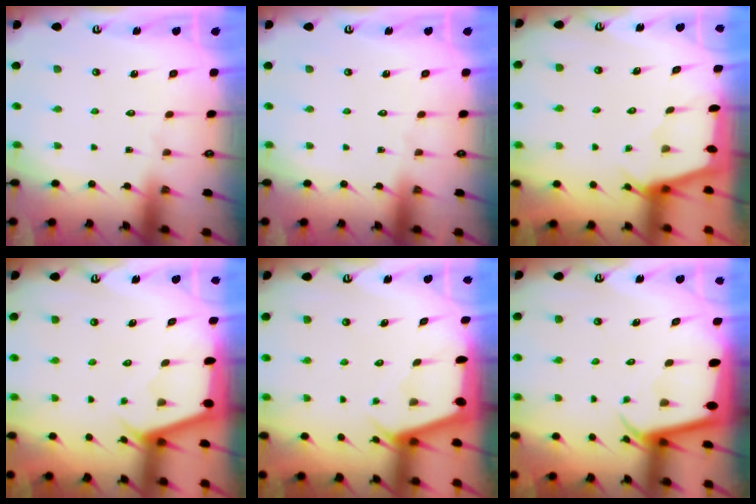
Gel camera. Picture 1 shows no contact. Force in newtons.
{"total": 0.0}
{"total": 2.2, "press": 2.2, "slide": 0.3}
{"total": 2.2, "press": 2.2, "slide": 0.3}
{"total": 2.4, "press": 2.4, "slide": 0.2}
{"total": 3.6, "press": 3.6, "slide": 0.4}